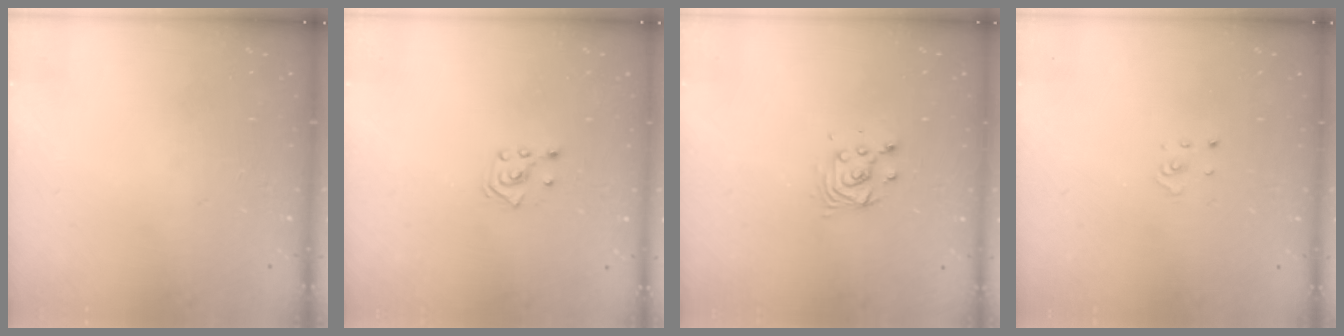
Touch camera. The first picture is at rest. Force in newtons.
{"total": 2.8, "press": 2.7, "slide": 0.7}
{"total": 4.0, "press": 4.0, "slide": 0.3}
{"total": 1.1, "press": 1.1, "slide": 0.1}